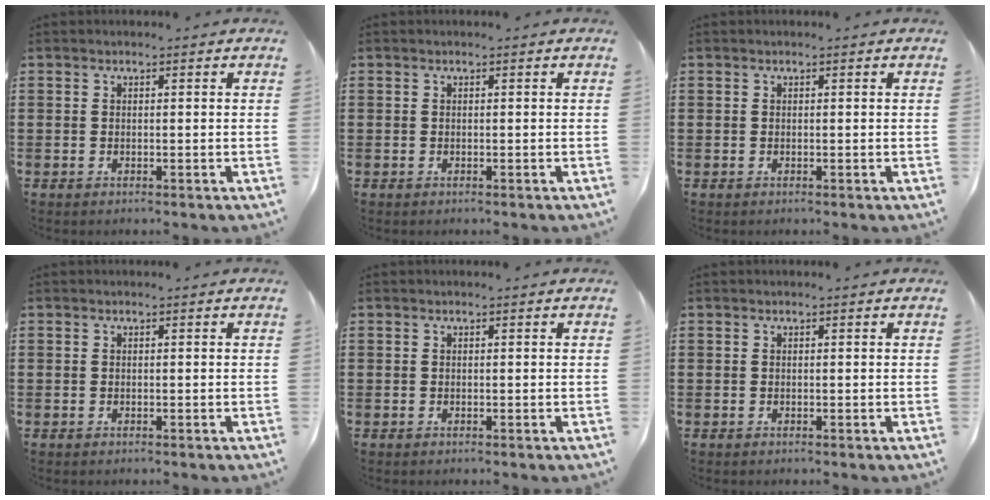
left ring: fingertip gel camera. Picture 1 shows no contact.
{"total": 0.0}
{"total": 0.0}
{"total": 0.0}
{"total": 0.0}
{"total": 0.0}